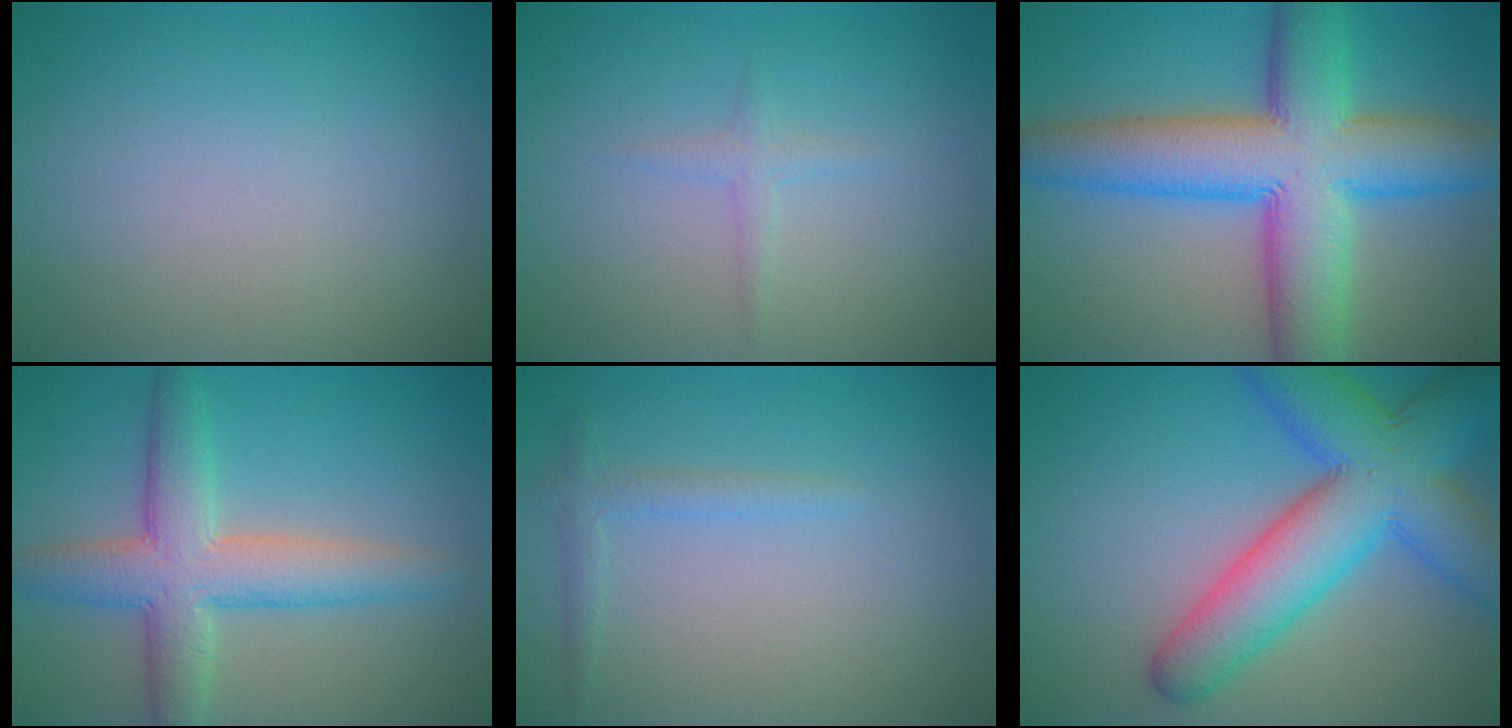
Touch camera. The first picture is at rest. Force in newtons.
{"total": 1.1, "press": 1.1, "slide": 0.0}
{"total": 12.0, "press": 12.0, "slide": 0.3}
{"total": 6.8, "press": 6.8, "slide": 0.1}
{"total": 1.4, "press": 1.4, "slide": 0.1}
{"total": 9.9, "press": 9.9, "slide": 0.3}